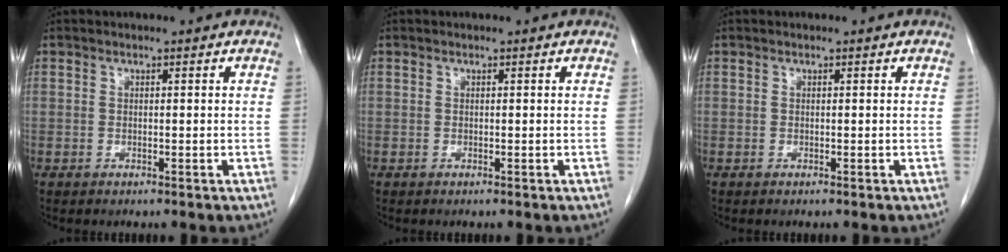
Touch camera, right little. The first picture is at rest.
{"total": 0.0}
{"total": 0.0}